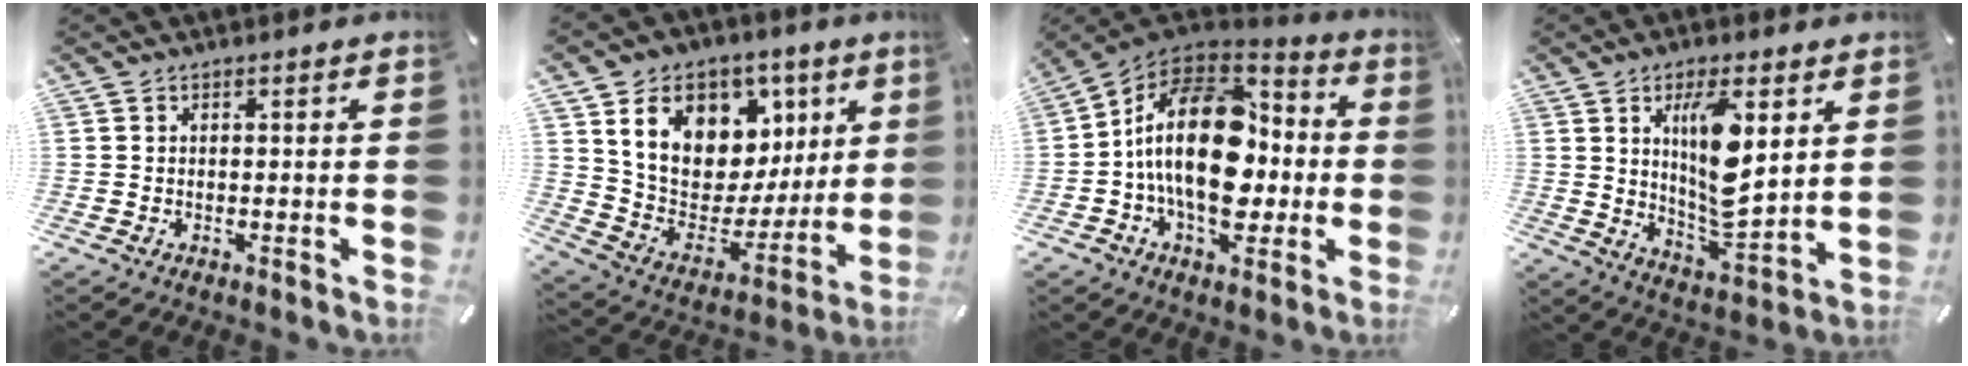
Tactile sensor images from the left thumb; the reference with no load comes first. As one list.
[{"total": 17.0, "force": [7.9, 12.6, 8.1], "torque": [-0.125, -0.049, 0.151]}, {"total": 22.9, "force": [-0.3, 14.5, 17.8], "torque": [-0.336, 0.006, -0.003]}, {"total": 13.6, "force": [4.8, 5.3, 11.6], "torque": [-0.206, -0.024, 0.077]}]